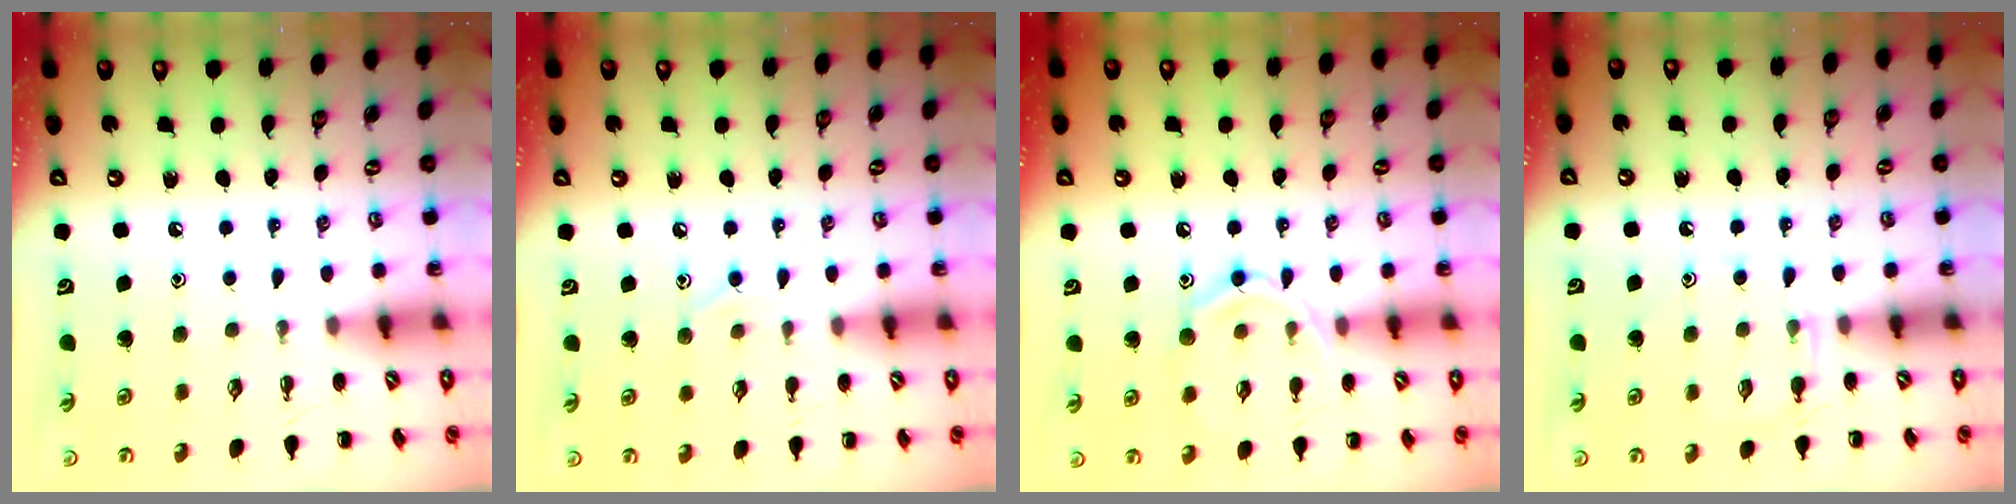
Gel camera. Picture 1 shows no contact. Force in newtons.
{"total": 6.2, "press": 5.9, "slide": 2.0}
{"total": 10.9, "press": 10.8, "slide": 0.9}
{"total": 3.8, "press": 3.6, "slide": 1.3}